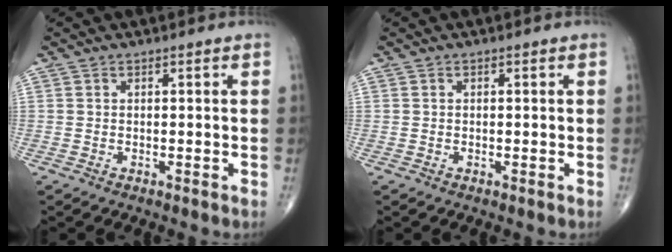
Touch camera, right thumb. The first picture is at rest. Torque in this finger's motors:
{"motor_torque": [-0.09, -0.25, -0.13, -0.10, 0.00]}